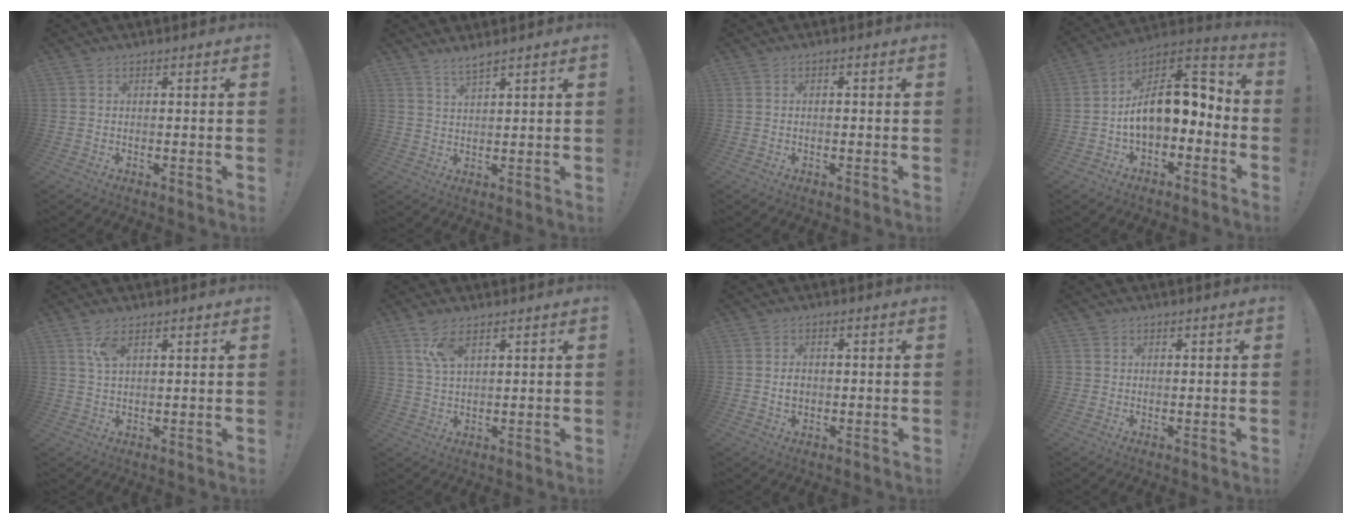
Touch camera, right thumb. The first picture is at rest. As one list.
[{"total": 3.2, "force": [2.8, 0.0, 1.6], "torque": [-0.030, -0.017, 0.048]}, {"total": 0.8, "force": [-0.7, 0.2, 0.4], "torque": [-0.009, 0.003, -0.013]}, {"total": 15.5, "force": [0.4, 9.6, 12.2], "torque": [-0.174, 0.003, 0.018]}, {"total": 5.1, "force": [2.6, 2.2, 3.8], "torque": [-0.063, -0.007, 0.045]}, {"total": 7.2, "force": [4.2, 2.9, 5.2], "torque": [-0.089, -0.014, 0.076]}, {"total": 3.0, "force": [-0.3, 2.3, 1.9], "torque": [-0.015, -0.002, -0.009]}, {"total": 1.1, "force": [0.5, 1.0, 0.1], "torque": [0.001, 0.000, 0.007]}]